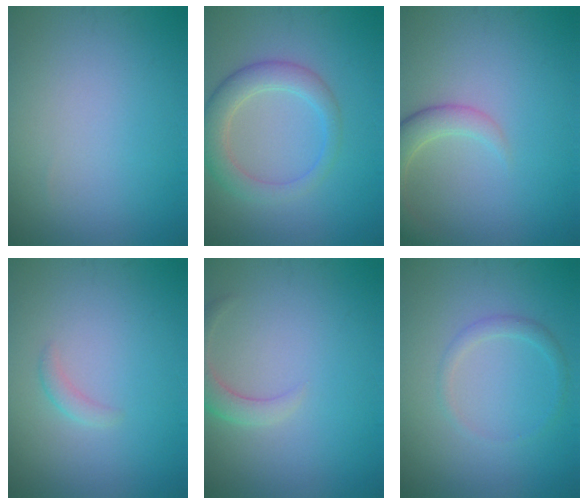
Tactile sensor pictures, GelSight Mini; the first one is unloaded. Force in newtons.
{"total": 4.0, "press": 3.9, "slide": 0.5}
{"total": 3.4, "press": 3.4, "slide": 0.4}
{"total": 1.0, "press": 1.0, "slide": 0.0}
{"total": 2.2, "press": 2.2, "slide": 0.2}
{"total": 1.3, "press": 1.3, "slide": 0.0}